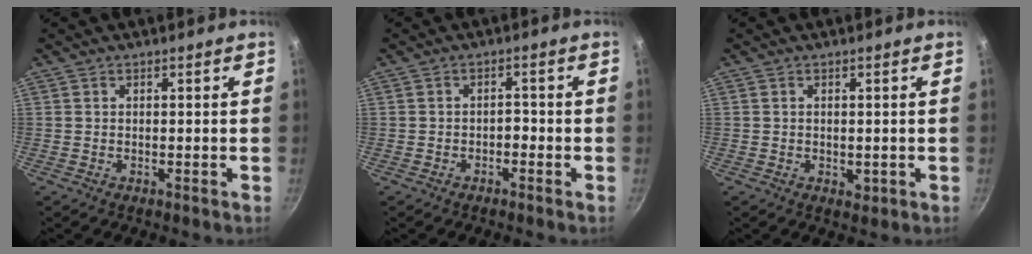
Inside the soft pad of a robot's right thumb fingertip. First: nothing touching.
{"total": 1.7, "force": [-1.0, 1.1, 0.9], "torque": [-0.004, 0.019, -0.012]}
{"total": 1.7, "force": [0.0, 1.2, 1.2], "torque": [-0.015, -0.004, 0.002]}